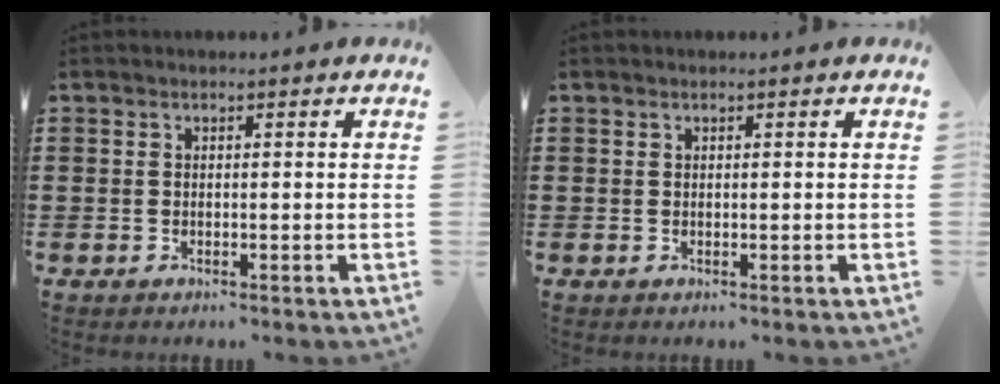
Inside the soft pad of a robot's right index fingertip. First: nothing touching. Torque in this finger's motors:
{"motor_torque": [0.09, 0.12, 0.08, 0.01]}